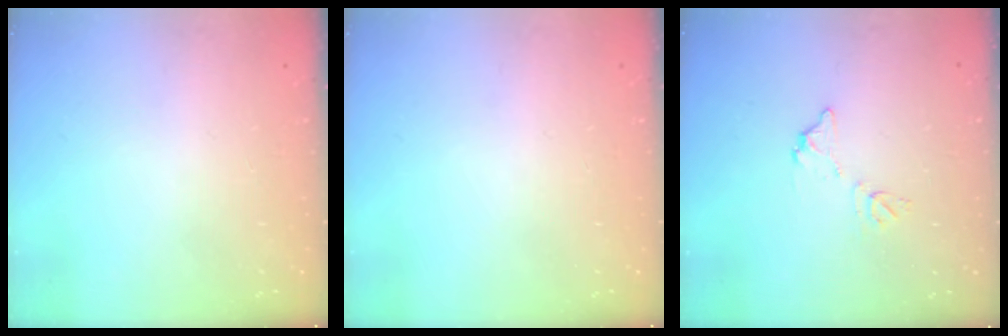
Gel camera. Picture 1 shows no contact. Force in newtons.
{"total": 0.0}
{"total": 6.7, "press": 6.7, "slide": 0.5}